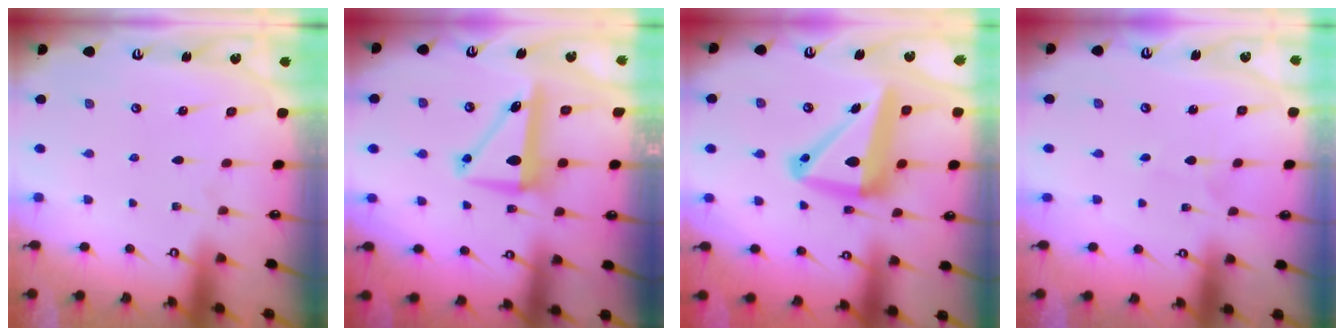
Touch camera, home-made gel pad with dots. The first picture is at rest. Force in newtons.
{"total": 8.0, "press": 7.8, "slide": 1.5}
{"total": 15.6, "press": 15.3, "slide": 2.9}
{"total": 1.5, "press": 1.5, "slide": 0.1}